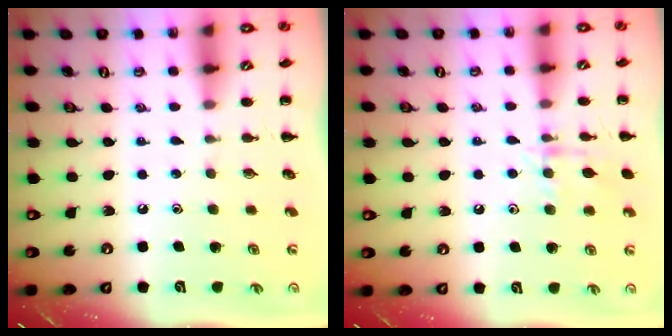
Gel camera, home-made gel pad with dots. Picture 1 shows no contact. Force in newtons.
{"total": 8.5, "press": 8.5, "slide": 0.9}